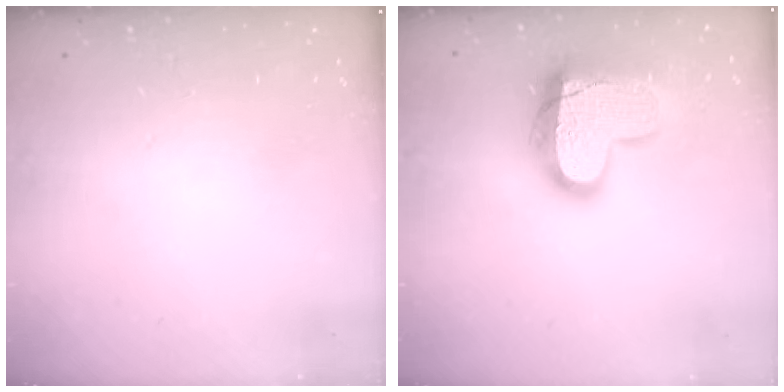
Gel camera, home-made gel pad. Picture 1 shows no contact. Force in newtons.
{"total": 17.6, "press": 17.6, "slide": 1.5}